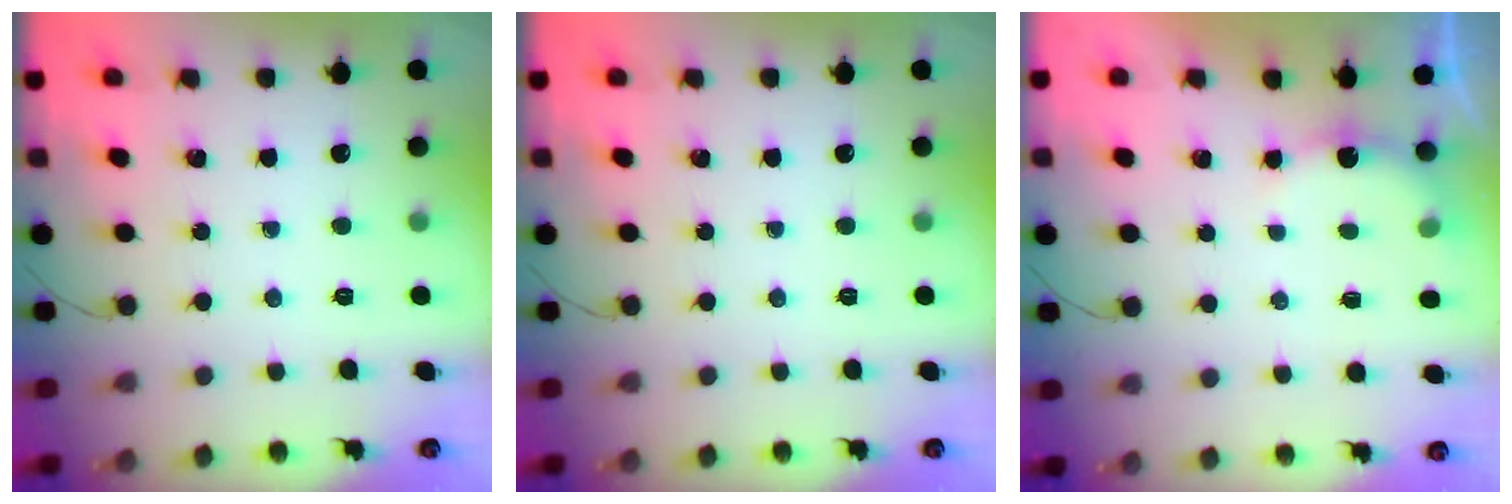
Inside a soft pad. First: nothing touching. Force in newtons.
{"total": 0.0}
{"total": 3.9, "press": 3.9, "slide": 0.3}